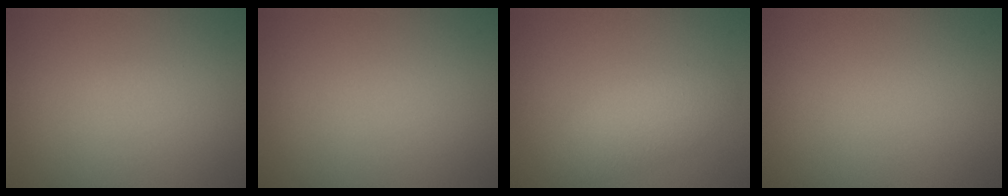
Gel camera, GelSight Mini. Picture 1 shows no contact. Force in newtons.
{"total": 0.0}
{"total": 2.8, "press": 2.7, "slide": 0.3}
{"total": 0.0}